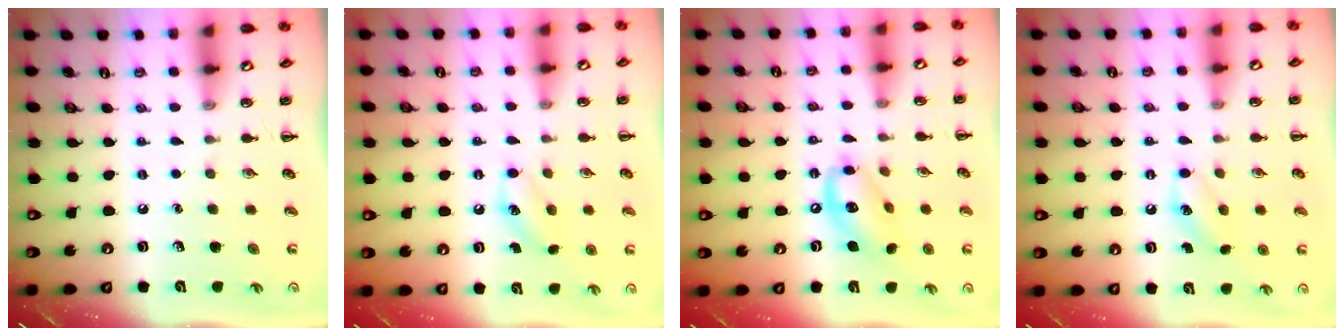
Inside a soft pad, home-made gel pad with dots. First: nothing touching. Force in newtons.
{"total": 8.0, "press": 7.8, "slide": 1.8}
{"total": 13.4, "press": 13.1, "slide": 2.8}
{"total": 8.0, "press": 7.8, "slide": 1.8}